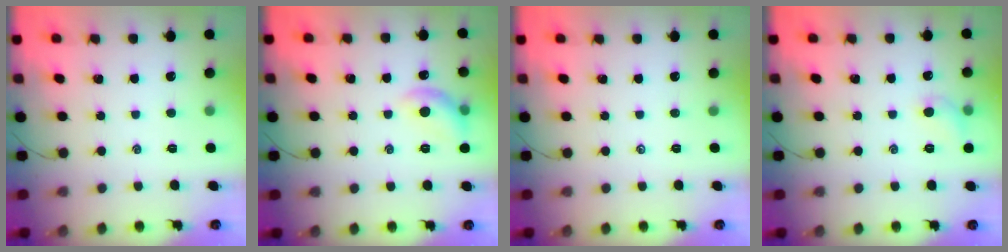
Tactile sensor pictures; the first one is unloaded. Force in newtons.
{"total": 8.5, "press": 8.4, "slide": 0.7}
{"total": 0.0}
{"total": 6.0, "press": 5.8, "slide": 1.4}